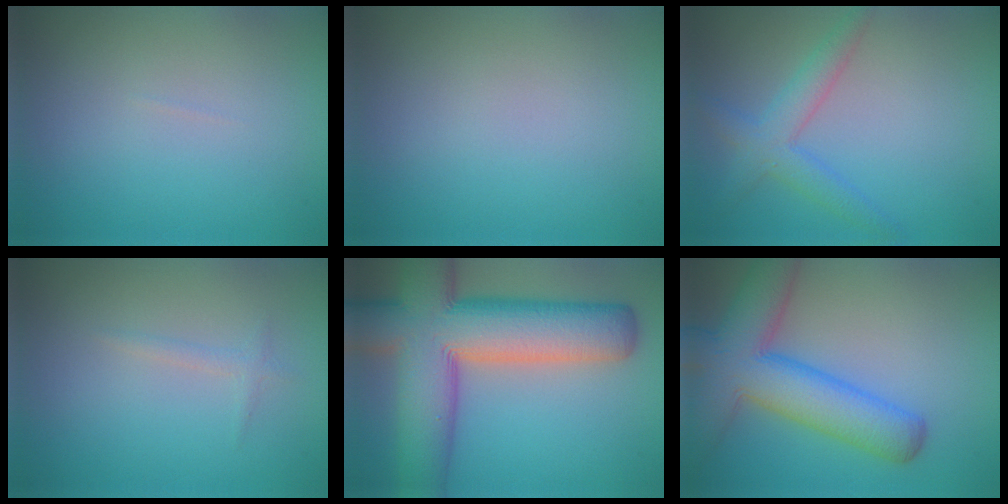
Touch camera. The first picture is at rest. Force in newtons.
{"total": 0.0}
{"total": 2.4, "press": 2.4, "slide": 0.2}
{"total": 0.9, "press": 0.9, "slide": 0.0}
{"total": 14.6, "press": 14.6, "slide": 0.7}
{"total": 9.3, "press": 9.3, "slide": 0.7}